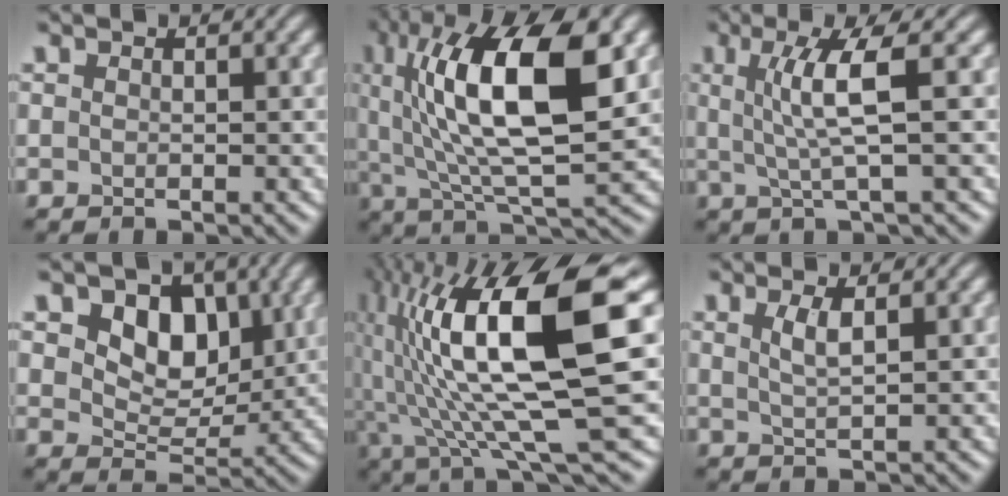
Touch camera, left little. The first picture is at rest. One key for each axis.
{"total": 13.5, "fx": 3.8, "fy": 4.3, "fz": 12.2, "tx": -0.203, "ty": 0.013, "tz": 0.061}
{"total": 4.7, "fx": 0.8, "fy": 0.7, "fz": 4.6, "tx": -0.088, "ty": 0.003, "tz": 0.019}
{"total": 5.7, "fx": 2.1, "fy": 4.0, "fz": 3.5, "tx": -0.060, "ty": -0.011, "tz": 0.025}
{"total": 16.3, "fx": 2.6, "fy": 4.0, "fz": 15.6, "tx": -0.278, "ty": 0.009, "tz": 0.049}
{"total": 1.9, "fx": 0.7, "fy": 0.5, "fz": 1.6, "tx": -0.032, "ty": -0.001, "tz": 0.013}